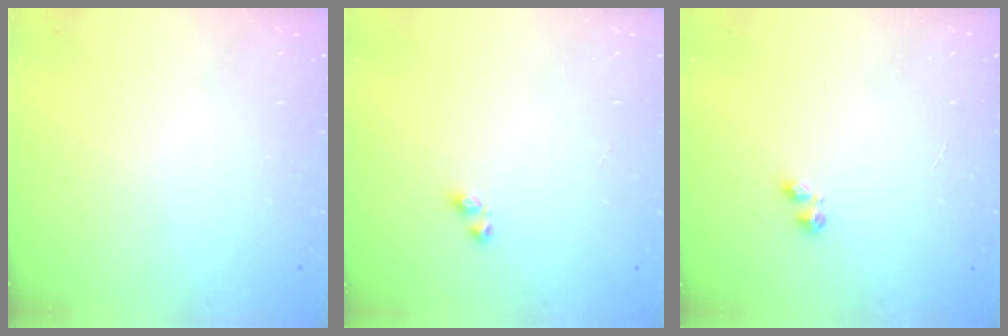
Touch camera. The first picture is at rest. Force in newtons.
{"total": 2.4, "press": 2.1, "slide": 1.2}
{"total": 1.7, "press": 1.7, "slide": 0.5}